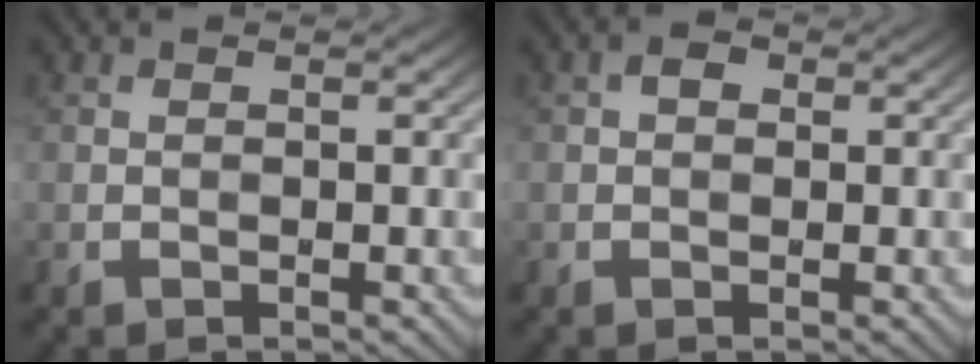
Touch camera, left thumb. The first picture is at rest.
{"total": 1.2, "force": [0.4, 0.9, 0.7], "torque": [-0.013, 0.001, 0.001]}